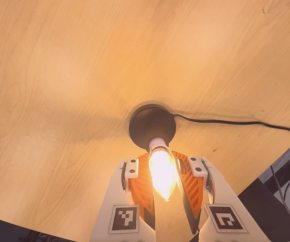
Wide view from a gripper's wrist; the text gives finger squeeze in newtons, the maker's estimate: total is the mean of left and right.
{"total": 14.4, "left": 12.7, "right": 16.1}